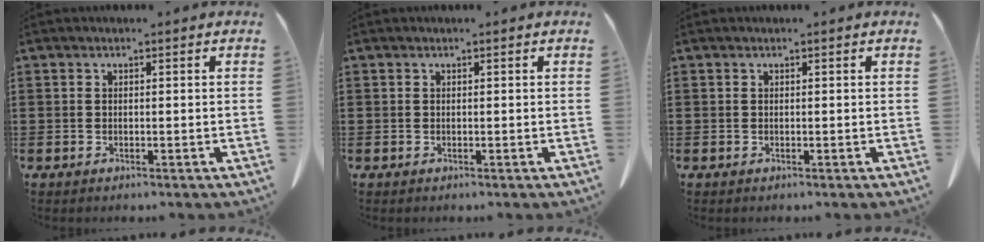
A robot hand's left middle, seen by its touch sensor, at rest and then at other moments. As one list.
[{"total": 0.0}, {"total": 0.0}]